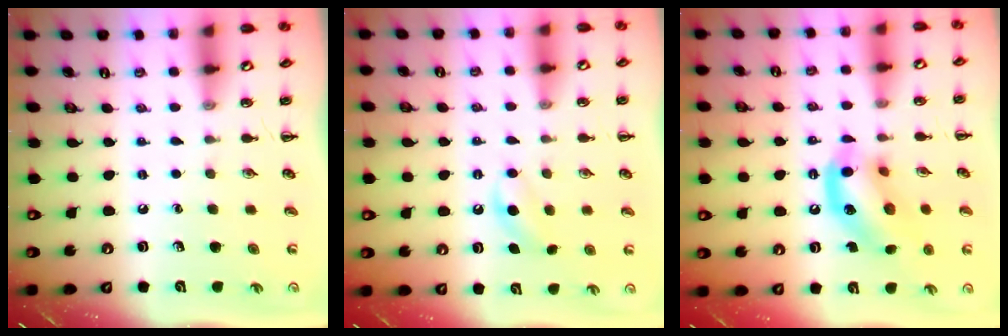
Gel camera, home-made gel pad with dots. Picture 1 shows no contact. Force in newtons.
{"total": 6.1, "press": 5.9, "slide": 1.5}
{"total": 14.5, "press": 14.3, "slide": 2.7}